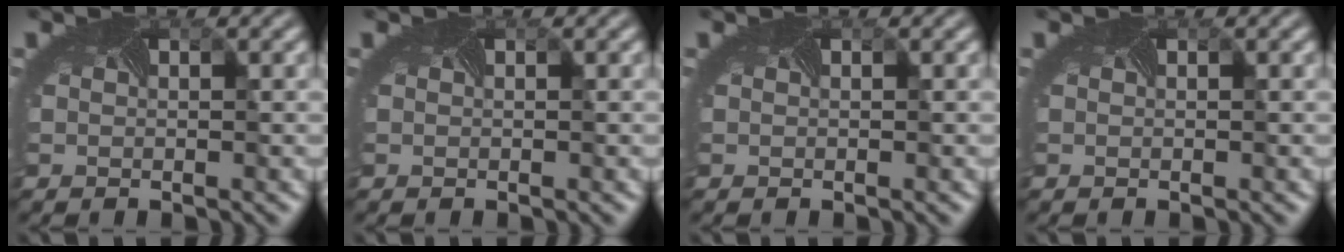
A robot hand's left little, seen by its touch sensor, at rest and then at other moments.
{"total": 0.0}
{"total": 0.0}
{"total": 0.0}